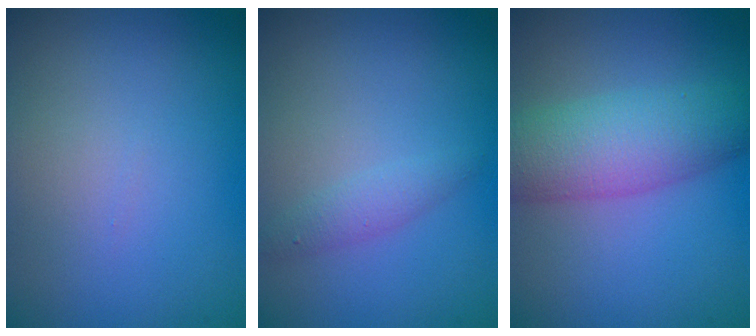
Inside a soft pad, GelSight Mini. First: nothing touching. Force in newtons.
{"total": 1.4, "press": 1.4, "slide": 0.0}
{"total": 6.1, "press": 6.1, "slide": 0.2}